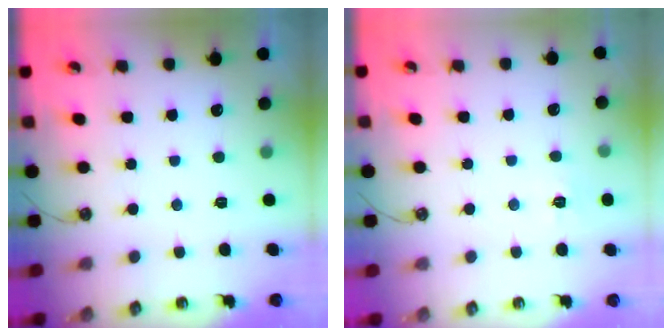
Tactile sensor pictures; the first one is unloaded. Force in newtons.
{"total": 4.8, "press": 4.8, "slide": 0.6}